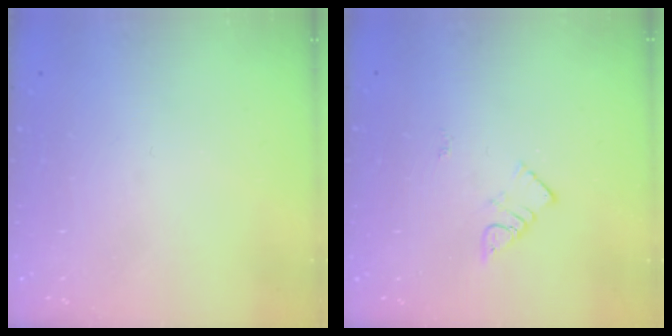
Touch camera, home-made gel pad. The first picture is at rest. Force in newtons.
{"total": 3.6, "press": 3.5, "slide": 0.5}